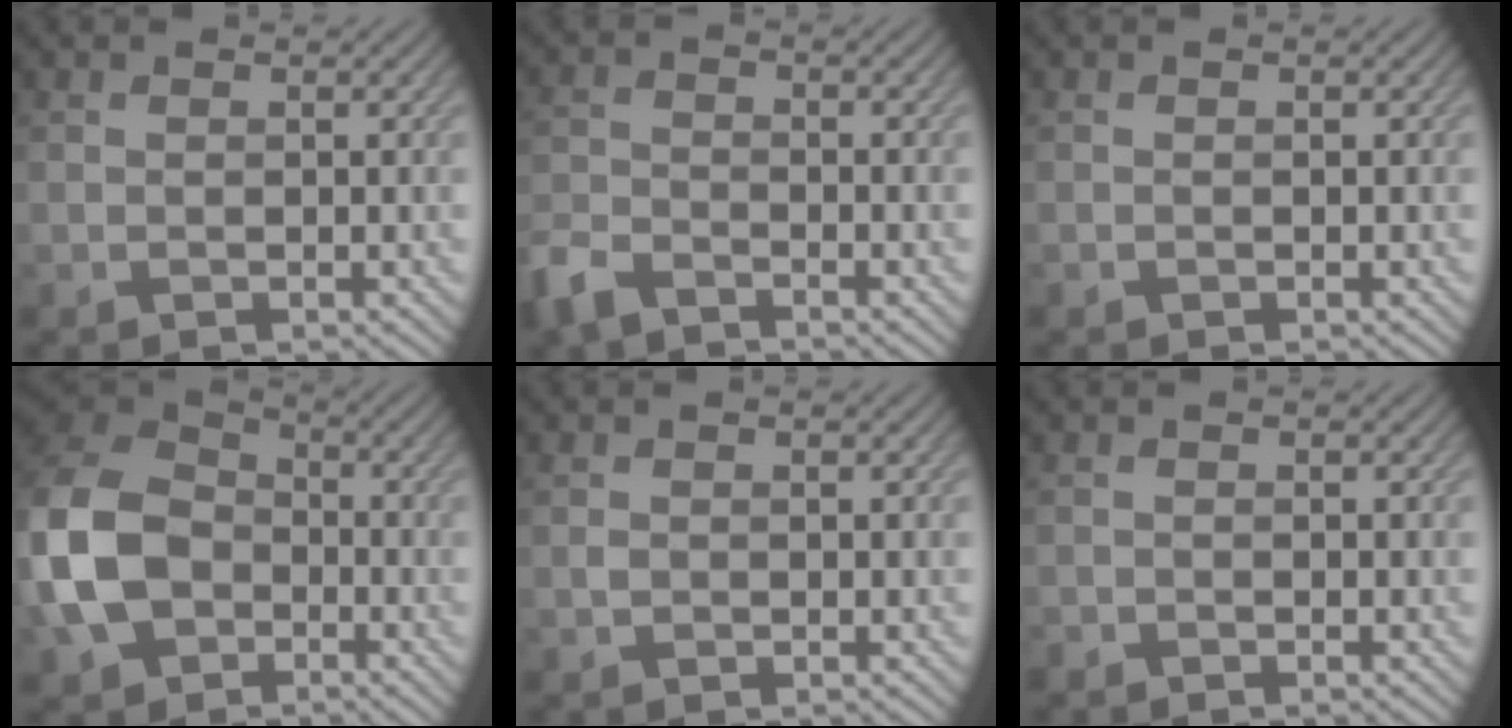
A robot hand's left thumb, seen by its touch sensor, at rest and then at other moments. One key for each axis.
{"total": 4.9, "fx": -3.9, "fy": 2.0, "fz": 2.3, "tx": -0.056, "ty": -0.009, "tz": -0.092}
{"total": 0.0}
{"total": 14.7, "fx": -3.4, "fy": 11.0, "fz": 9.1, "tx": -0.250, "ty": -0.022, "tz": -0.076}
{"total": 0.7, "fx": -0.1, "fy": 0.6, "fz": 0.4, "tx": -0.007, "ty": -0.004, "tz": -0.003}
{"total": 0.7, "fx": -0.7, "fy": 0.2, "fz": 0.0, "tx": -0.001, "ty": -0.004, "tz": -0.014}